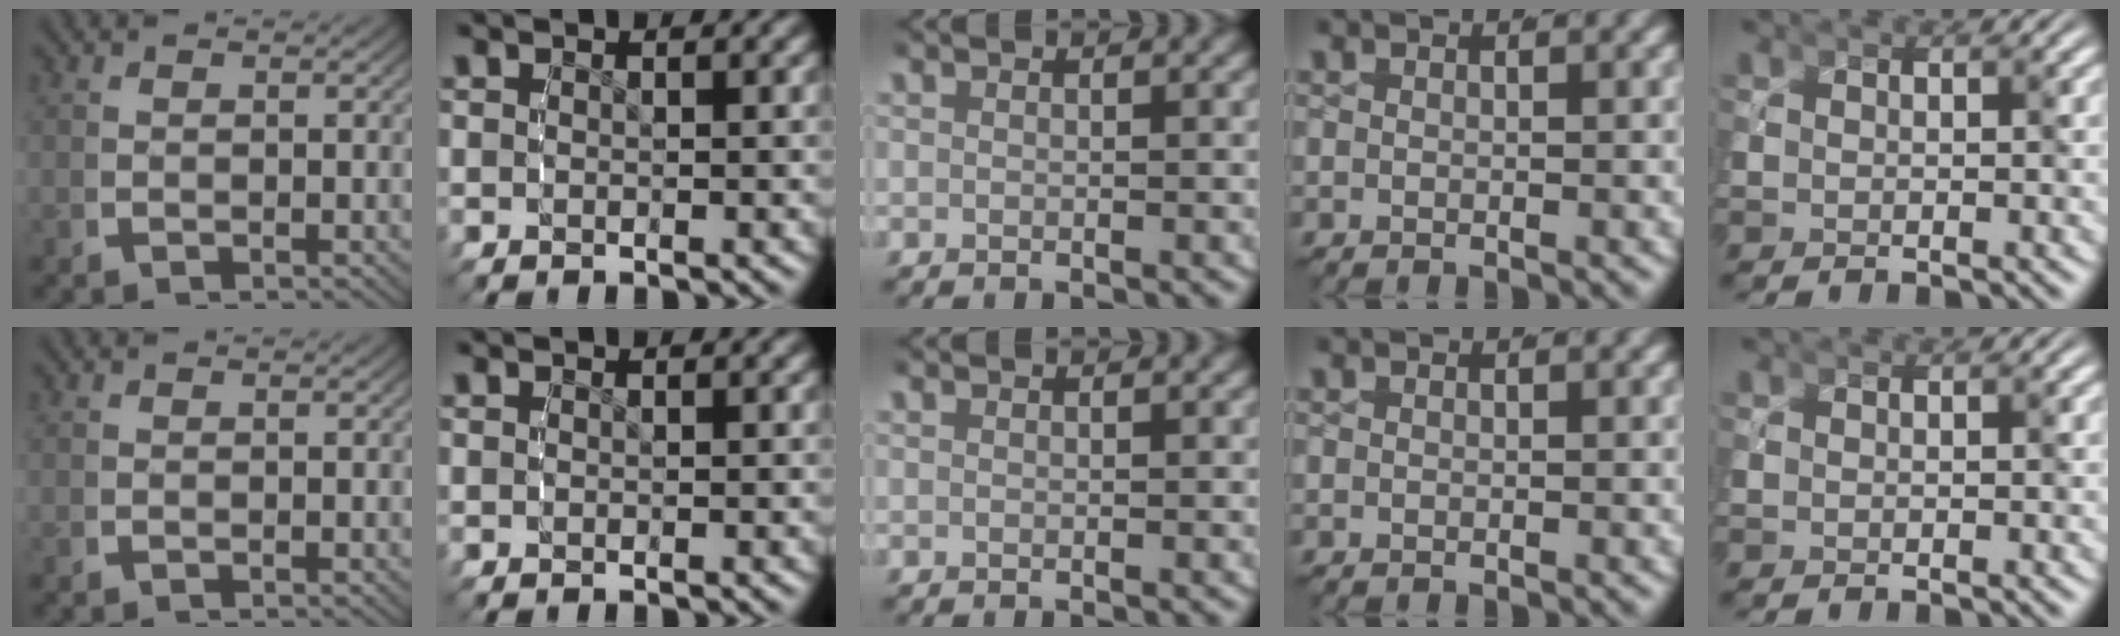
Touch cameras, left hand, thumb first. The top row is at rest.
{}